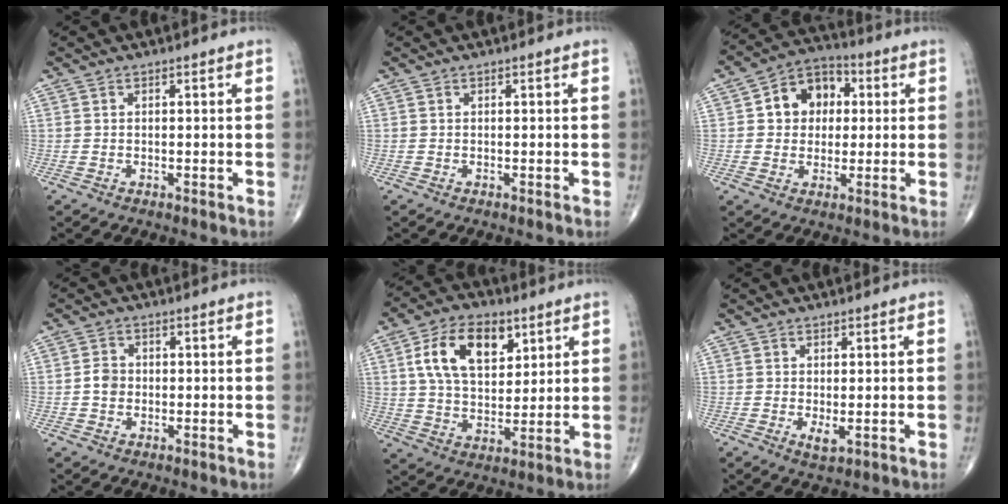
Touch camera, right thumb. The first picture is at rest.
{"total": 0.0}
{"total": 10.4, "force": [2.0, 8.3, 6.0], "torque": [-0.053, 0.015, 0.021]}
{"total": 2.8, "force": [-0.3, 2.4, 1.4], "torque": [-0.017, 0.007, -0.010]}
{"total": 14.5, "force": [5.6, 8.5, 10.2], "torque": [-0.157, -0.014, 0.104]}
{"total": 1.9, "force": [-0.3, 0.8, 1.7], "torque": [-0.029, -0.006, 0.001]}